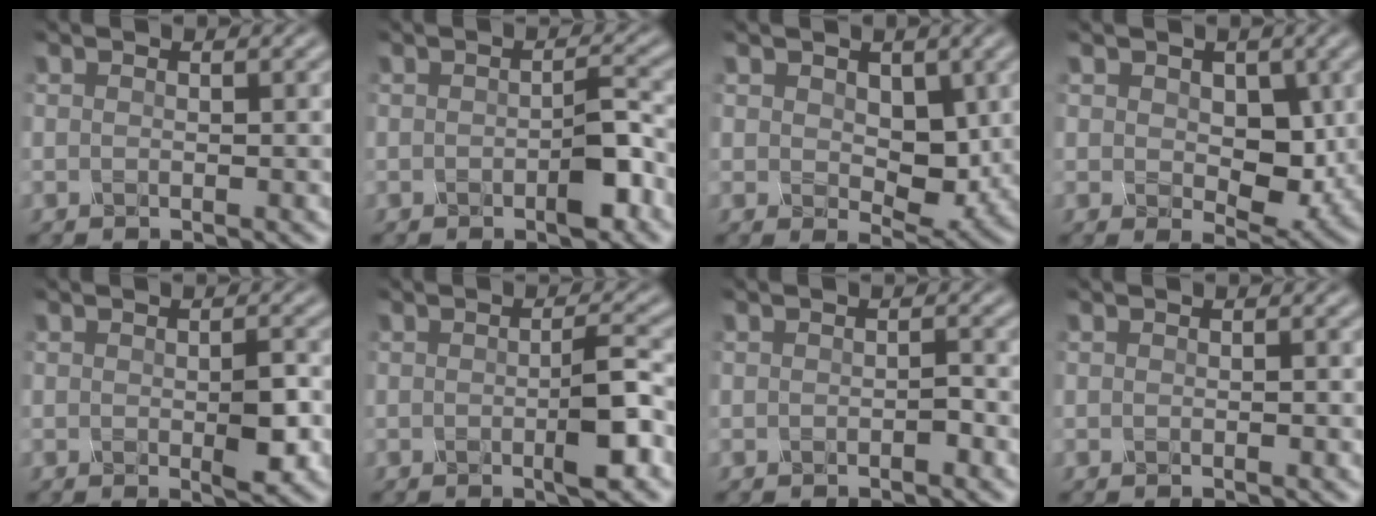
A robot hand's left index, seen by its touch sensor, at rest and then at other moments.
{"total": 2.7, "force": [-1.2, 0.6, 2.4], "torque": [-0.043, 0.006, -0.022]}
{"total": 3.8, "force": [0.6, 2.6, 2.7], "torque": [-0.049, -0.008, 0.012]}
{"total": 4.1, "force": [0.3, 2.8, 2.9], "torque": [-0.049, -0.007, 0.006]}
{"total": 2.5, "force": [-0.5, 0.6, 2.3], "torque": [-0.046, -0.002, -0.008]}
{"total": 3.2, "force": [-0.8, 0.4, 3.1], "torque": [-0.055, 0.004, -0.015]}
{"total": 0.7, "force": [-0.5, 0.0, 0.4], "torque": [-0.011, 0.005, -0.009]}
{"total": 0.7, "force": [-0.1, 0.4, 0.6], "torque": [0.002, 0.004, -0.007]}